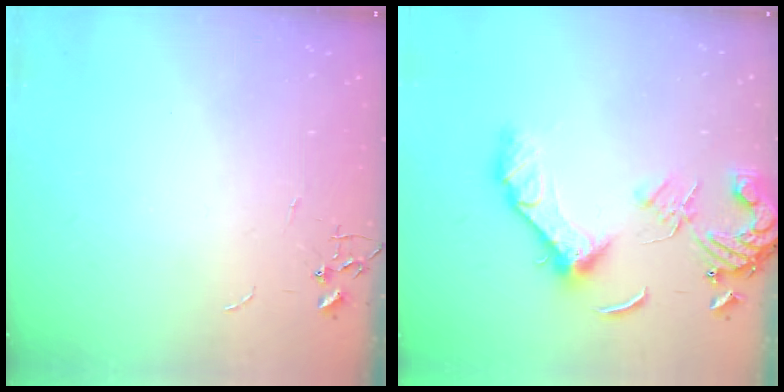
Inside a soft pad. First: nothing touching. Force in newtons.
{"total": 15.8, "press": 15.7, "slide": 2.2}